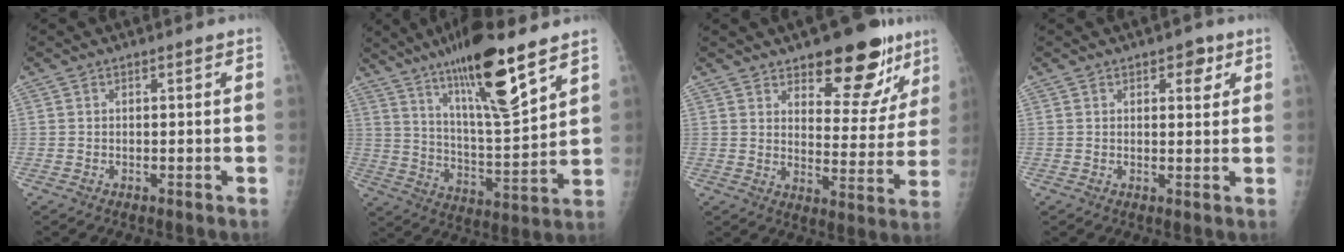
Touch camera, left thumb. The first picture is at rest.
{"total": 17.8, "force": [11.5, 3.0, 13.3], "torque": [-0.210, -0.066, 0.202]}
{"total": 15.8, "force": [10.6, 6.8, 9.5], "torque": [-0.064, -0.069, 0.149]}
{"total": 3.4, "force": [1.8, 2.1, 2.1], "torque": [-0.002, -0.006, 0.019]}